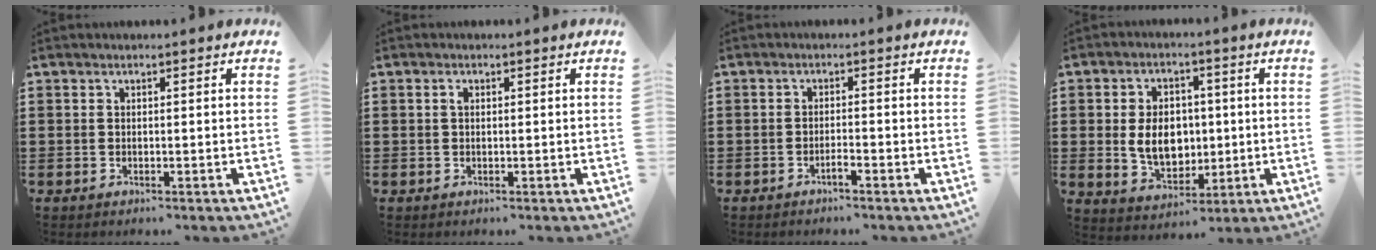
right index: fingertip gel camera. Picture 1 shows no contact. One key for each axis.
{"total": 0.8, "fx": 0.1, "fy": 0.4, "fz": 0.6, "tx": -0.014, "ty": 0.000, "tz": 0.002}
{"total": 1.4, "fx": -1.2, "fy": 0.0, "fz": 0.8, "tx": -0.015, "ty": -0.002, "tz": -0.022}
{"total": 7.6, "fx": 0.1, "fy": 5.5, "fz": 5.2, "tx": -0.104, "ty": 0.005, "tz": -0.004}